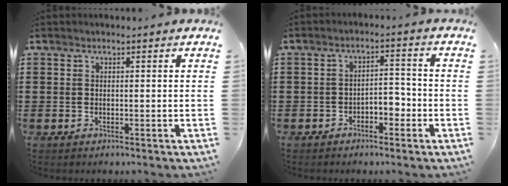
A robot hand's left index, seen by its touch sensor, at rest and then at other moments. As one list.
[{"total": 3.1, "force": [-2.4, 1.5, 1.4], "torque": [-0.030, 0.008, -0.050]}]